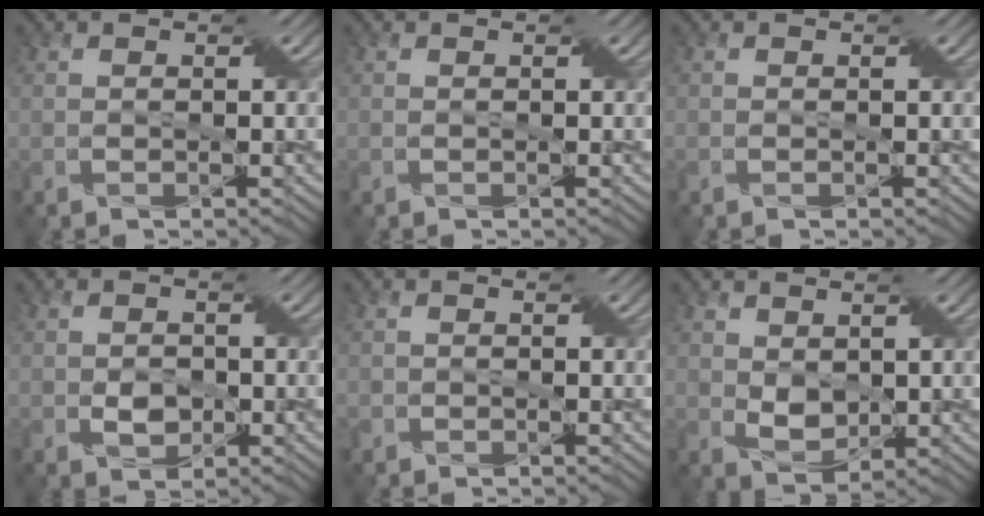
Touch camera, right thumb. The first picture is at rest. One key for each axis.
{"total": 0.0}
{"total": 0.0}
{"total": 2.2, "fx": -0.7, "fy": 1.7, "fz": 1.2, "tx": -0.024, "ty": -0.001, "tz": -0.011}
{"total": 0.9, "fx": -0.4, "fy": 0.8, "fz": -0.1, "tx": -0.001, "ty": -0.001, "tz": -0.006}
{"total": 3.2, "fx": 0.9, "fy": 2.3, "fz": 2.0, "tx": -0.047, "ty": -0.005, "tz": 0.023}